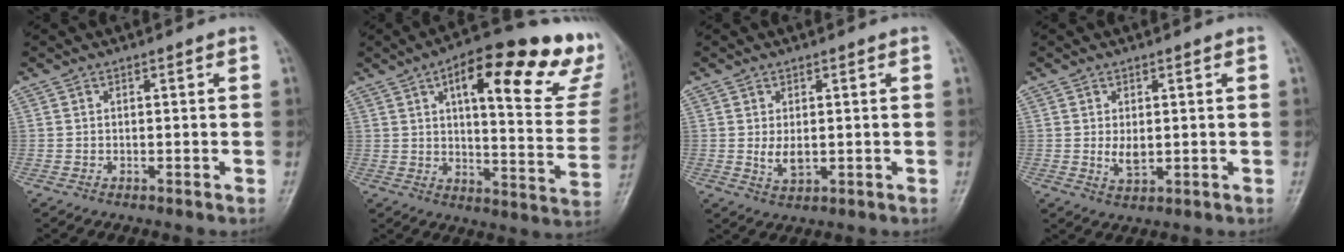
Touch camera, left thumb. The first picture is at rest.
{"total": 28.1, "force": [14.2, 8.9, 22.6], "torque": [-0.264, -0.024, 0.194]}
{"total": 3.2, "force": [0.3, 1.8, 2.6], "torque": [-0.042, -0.010, 0.013]}
{"total": 3.0, "force": [0.4, 1.8, 2.4], "torque": [-0.037, -0.010, 0.013]}